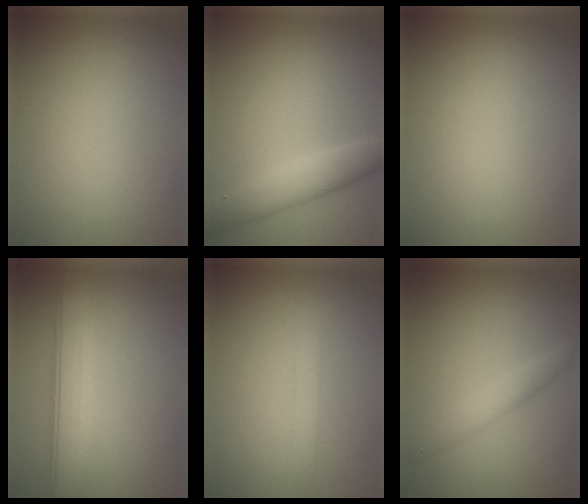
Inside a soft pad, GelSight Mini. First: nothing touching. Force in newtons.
{"total": 4.0, "press": 4.0, "slide": 0.4}
{"total": 0.0}
{"total": 5.3, "press": 5.3, "slide": 0.4}
{"total": 1.1, "press": 1.1, "slide": 0.0}
{"total": 2.1, "press": 2.1, "slide": 0.0}